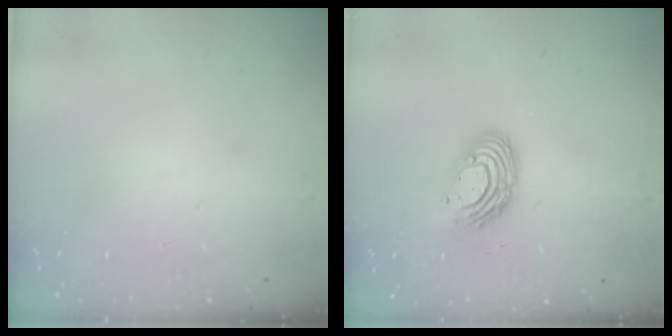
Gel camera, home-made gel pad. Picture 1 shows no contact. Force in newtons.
{"total": 11.3, "press": 11.2, "slide": 1.1}